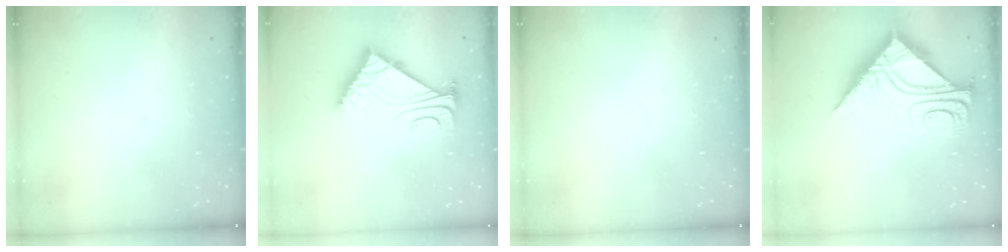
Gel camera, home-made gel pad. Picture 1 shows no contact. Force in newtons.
{"total": 8.9, "press": 8.8, "slide": 1.1}
{"total": 0.0}
{"total": 12.1, "press": 12.1, "slide": 1.2}